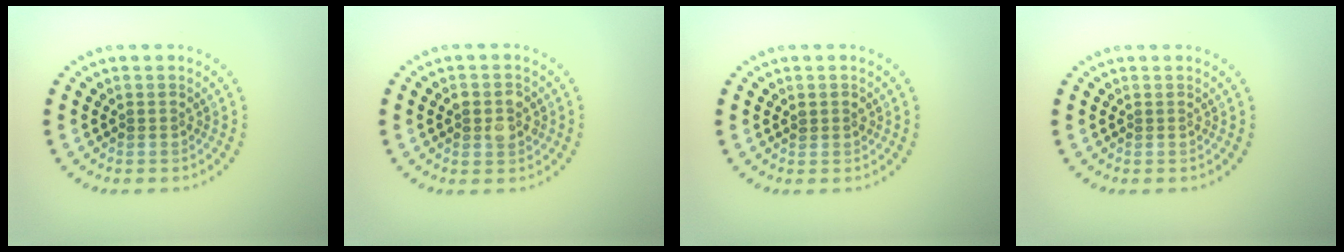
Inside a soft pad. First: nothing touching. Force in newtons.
{"total": 2.2, "press": 2.2, "slide": 0.2}
{"total": 0.8, "press": 0.7, "slide": 0.2}
{"total": 0.0}